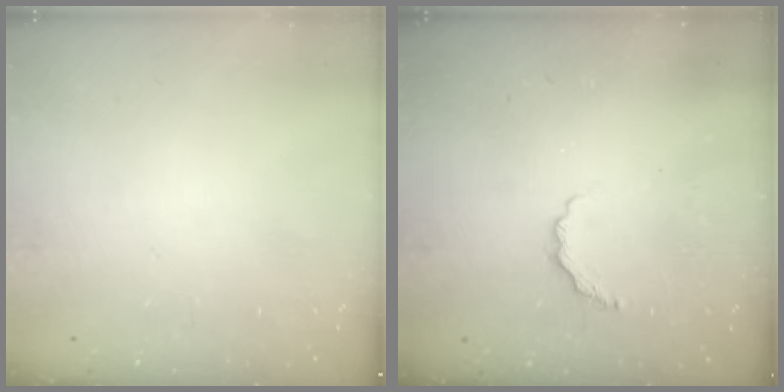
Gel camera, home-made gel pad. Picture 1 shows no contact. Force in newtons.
{"total": 4.7, "press": 4.6, "slide": 1.1}